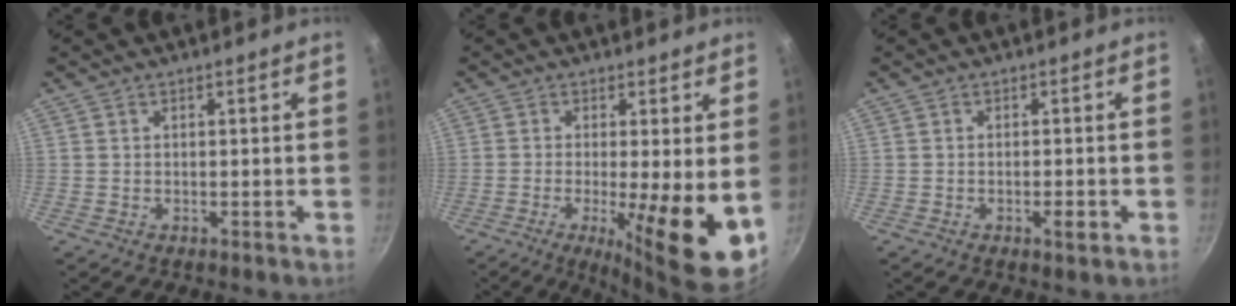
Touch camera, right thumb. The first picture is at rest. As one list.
[{"total": 11.3, "force": [-1.8, 1.9, 11.0], "torque": [-0.172, -0.012, -0.025]}, {"total": 2.3, "force": [-0.9, 0.7, 2.0], "torque": [-0.034, 0.005, -0.014]}]